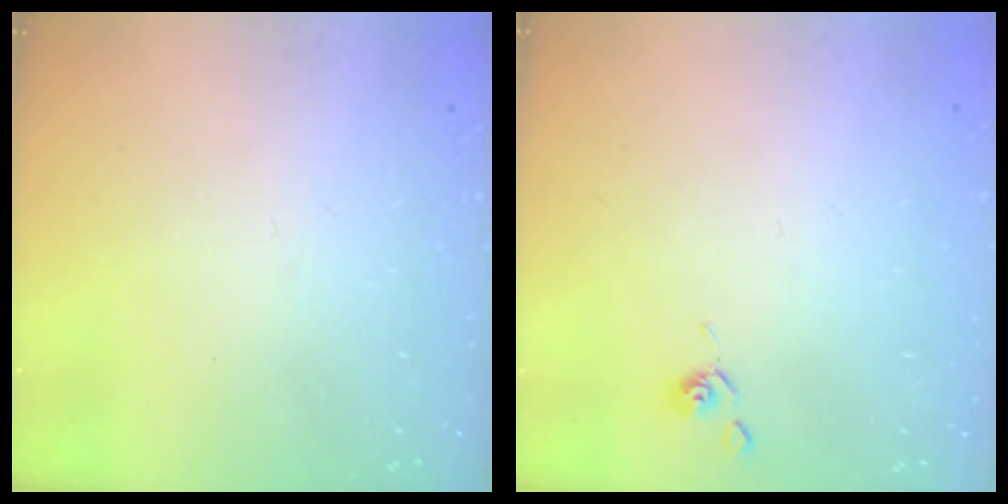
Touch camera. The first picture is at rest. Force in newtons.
{"total": 2.3, "press": 2.3, "slide": 0.2}